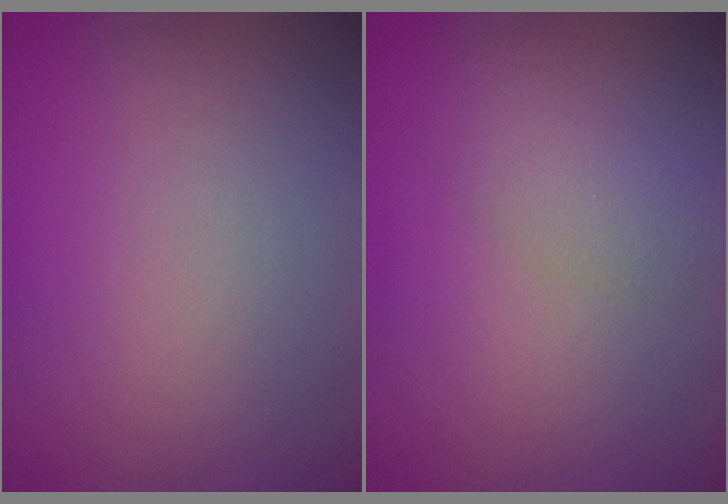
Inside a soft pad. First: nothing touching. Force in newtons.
{"total": 1.9, "press": 1.9, "slide": 0.1}